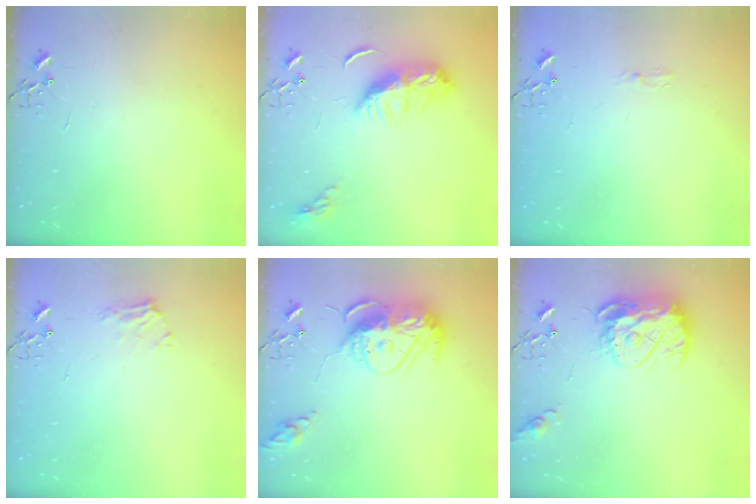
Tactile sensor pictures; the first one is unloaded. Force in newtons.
{"total": 10.9, "press": 10.9, "slide": 0.4}
{"total": 5.5, "press": 5.4, "slide": 0.6}
{"total": 9.0, "press": 8.9, "slide": 0.9}
{"total": 16.0, "press": 16.0, "slide": 1.5}
{"total": 14.4, "press": 14.4, "slide": 1.3}